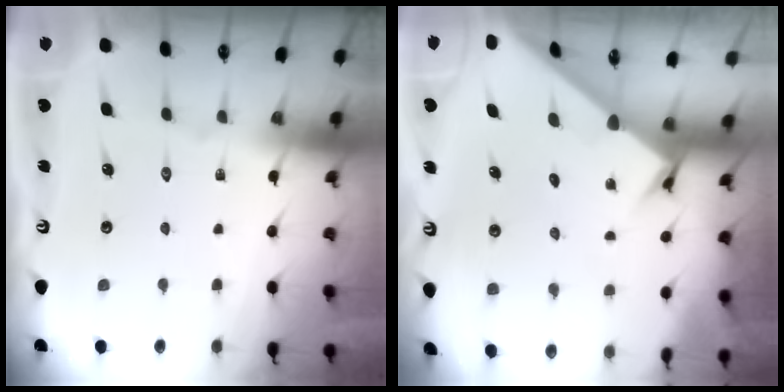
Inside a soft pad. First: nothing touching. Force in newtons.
{"total": 1.9, "press": 1.9, "slide": 0.1}